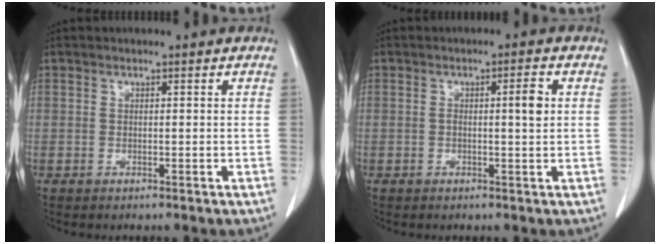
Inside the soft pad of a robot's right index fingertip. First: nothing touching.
{"total": 2.8, "force": [0.3, 0.2, 2.8], "torque": [-0.046, 0.003, 0.004]}